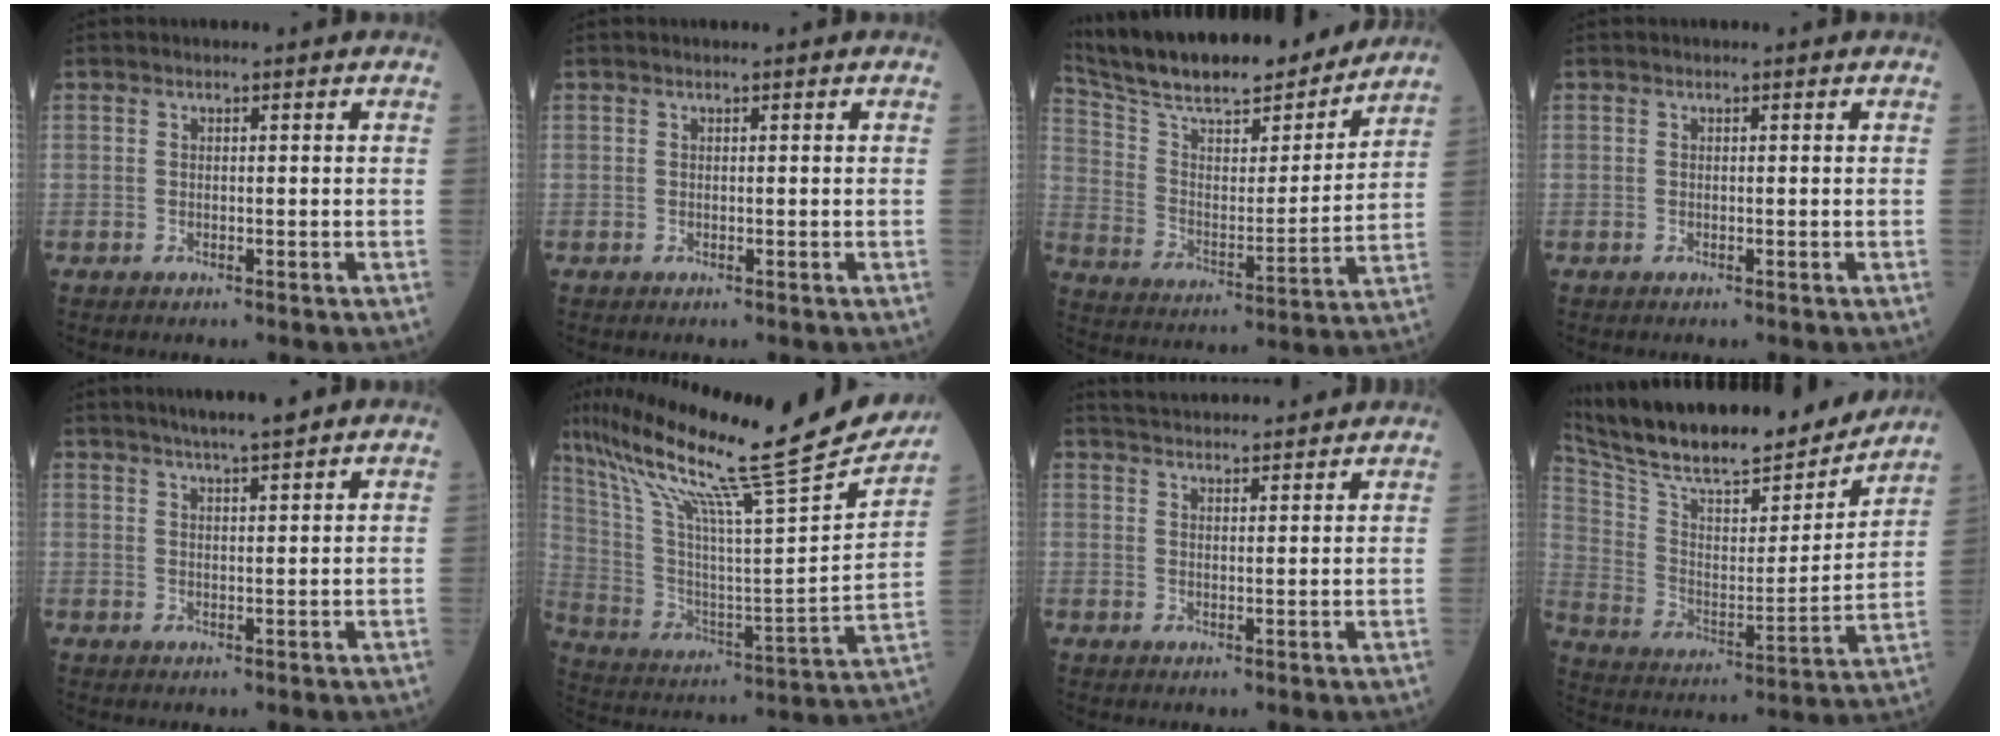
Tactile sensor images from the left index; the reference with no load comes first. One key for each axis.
{"total": 0.0}
{"total": 22.4, "fx": 19.8, "fy": 3.4, "fz": 9.8, "tx": -0.173, "ty": -0.004, "tz": 0.308}
{"total": 0.0}
{"total": 5.1, "fx": 4.2, "fy": -0.2, "fz": 2.9, "tx": -0.048, "ty": 0.014, "tz": 0.072}
{"total": 31.2, "fx": 25.7, "fy": 1.0, "fz": 17.8, "tx": -0.316, "ty": -0.060, "tz": 0.378}
{"total": 10.5, "fx": 10.0, "fy": 0.9, "fz": 3.1, "tx": -0.054, "ty": 0.021, "tz": 0.142}
{"total": 25.5, "fx": 22.2, "fy": 4.5, "fz": 11.8, "tx": -0.210, "ty": -0.014, "tz": 0.336}